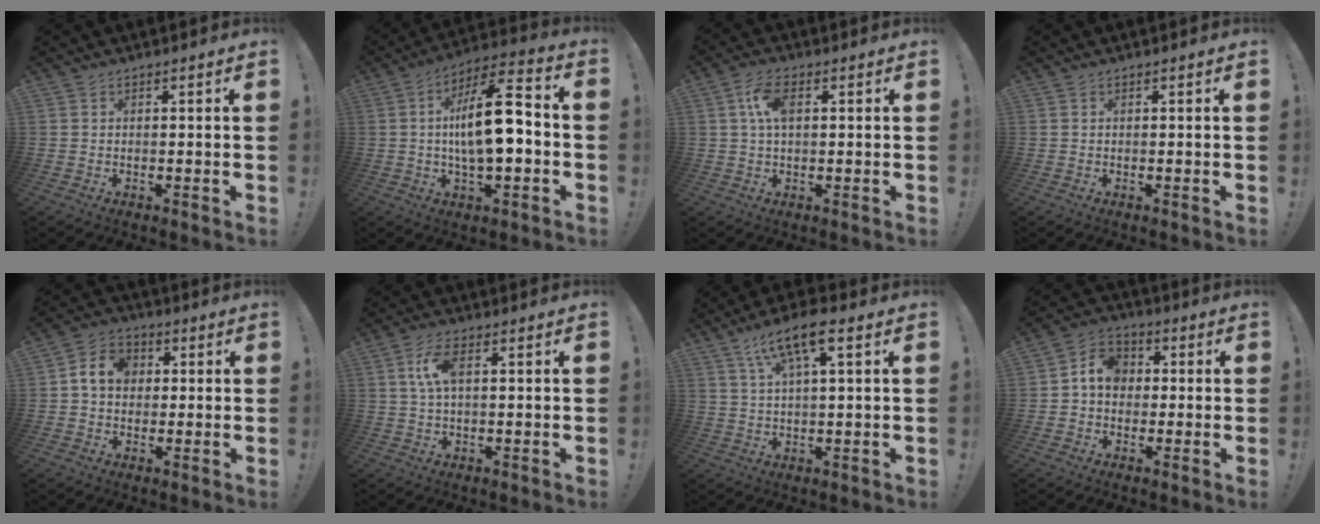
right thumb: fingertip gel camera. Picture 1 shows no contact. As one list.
[{"total": 16.4, "force": [-1.2, 5.9, 15.3], "torque": [-0.251, 0.010, -0.025]}, {"total": 6.8, "force": [1.4, 3.5, 5.7], "torque": [-0.108, 0.004, 0.022]}, {"total": 0.0}, {"total": 8.5, "force": [1.1, 6.9, 4.9], "torque": [-0.082, 0.021, 0.024]}, {"total": 6.8, "force": [1.4, 2.8, 6.0], "torque": [-0.120, 0.004, 0.024]}, {"total": 10.5, "force": [4.9, 2.8, 8.8], "torque": [-0.151, -0.012, 0.083]}, {"total": 7.9, "force": [0.4, 6.6, 4.3], "torque": [-0.069, 0.018, 0.013]}]